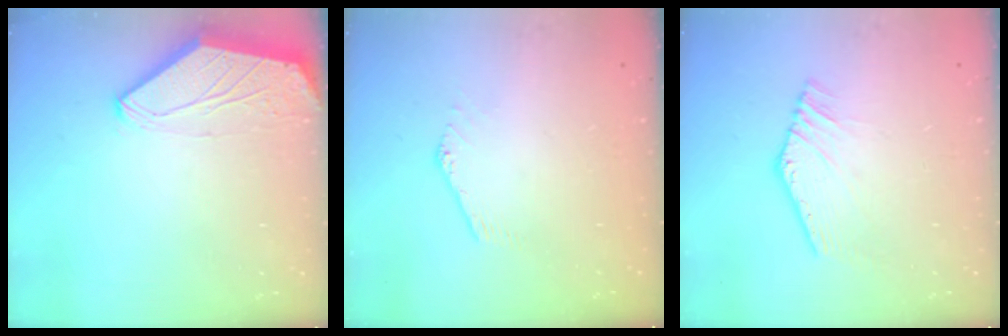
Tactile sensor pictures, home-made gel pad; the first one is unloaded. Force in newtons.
{"total": 1.6, "press": 1.6, "slide": 0.0}
{"total": 2.3, "press": 2.3, "slide": 0.2}